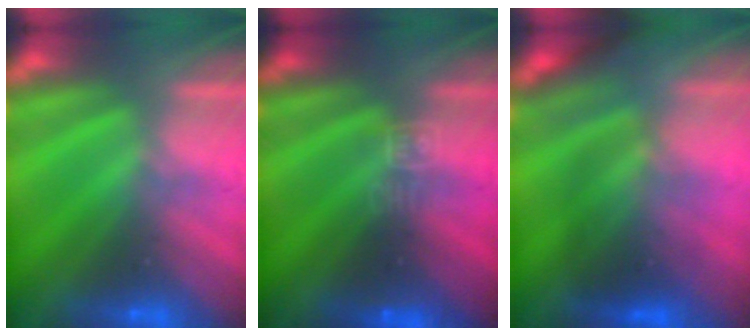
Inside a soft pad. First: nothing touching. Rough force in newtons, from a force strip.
{"total": 2.9}
{"total": 2.3}